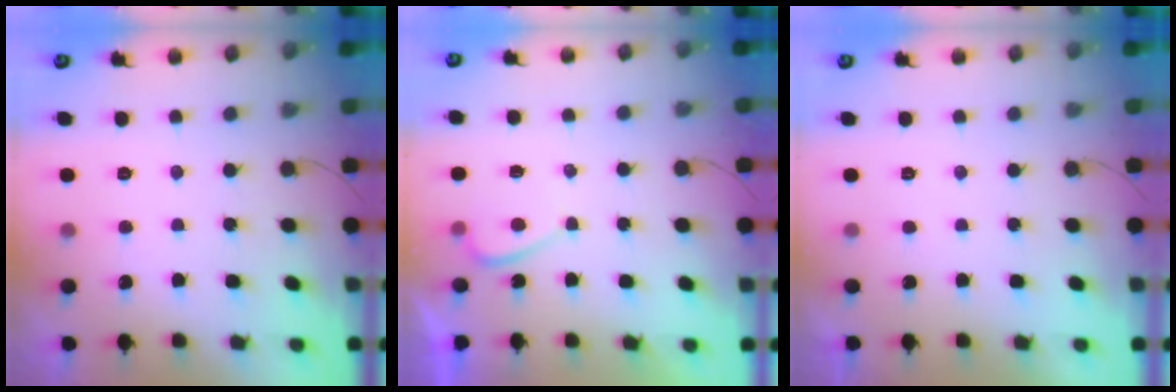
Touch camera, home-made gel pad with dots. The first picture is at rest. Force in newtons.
{"total": 1.9, "press": 1.8, "slide": 0.7}
{"total": 2.3, "press": 2.3, "slide": 0.4}